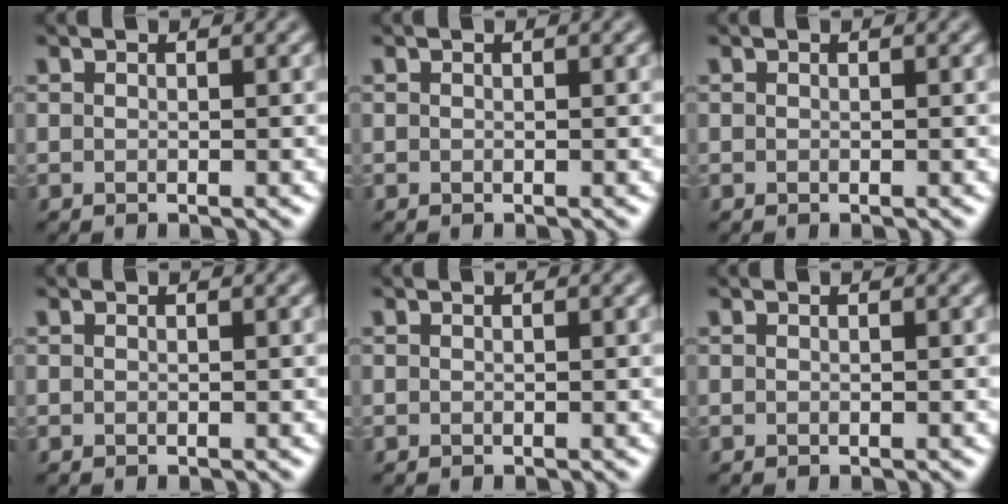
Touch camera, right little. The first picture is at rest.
{"total": 0.0}
{"total": 0.0}
{"total": 0.0}
{"total": 0.0}
{"total": 0.0}